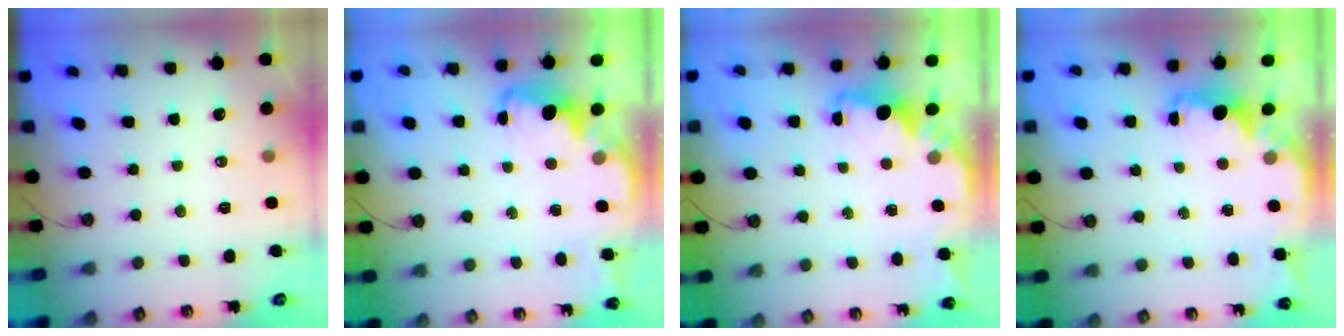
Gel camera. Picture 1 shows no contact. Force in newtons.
{"total": 2.3, "press": 2.2, "slide": 0.6}
{"total": 2.4, "press": 2.2, "slide": 0.7}
{"total": 2.5, "press": 2.3, "slide": 0.8}